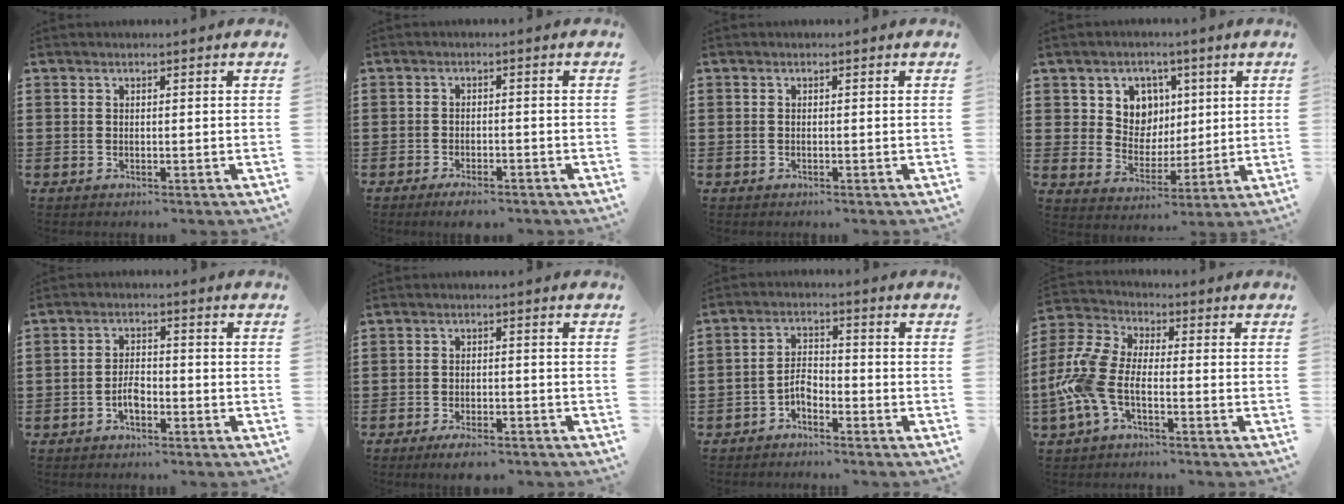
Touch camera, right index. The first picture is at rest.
{"total": 2.4, "force": [-2.3, 0.2, 0.8], "torque": [-0.016, 0.001, -0.045]}
{"total": 0.0}
{"total": 7.1, "force": [2.7, 6.3, 1.7], "torque": [-0.055, 0.002, 0.048]}
{"total": 3.0, "force": [-1.5, 1.5, 2.2], "torque": [-0.051, 0.000, -0.030]}
{"total": 3.0, "force": [-2.8, 0.3, 1.1], "torque": [-0.020, 0.002, -0.055]}
{"total": 3.1, "force": [-2.2, 1.4, 1.7], "torque": [-0.043, 0.004, -0.046]}
{"total": 8.6, "force": [-3.0, 4.3, 6.9], "torque": [-0.192, -0.013, -0.063]}